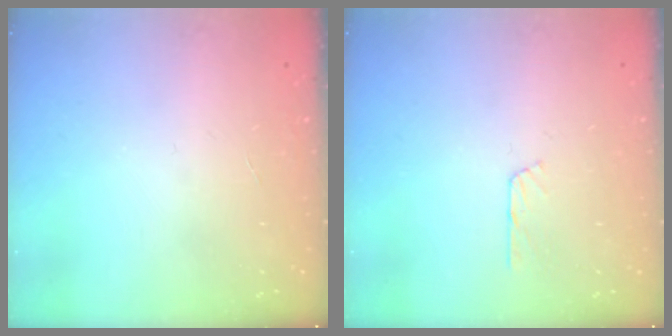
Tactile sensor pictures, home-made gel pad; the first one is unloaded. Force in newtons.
{"total": 2.7, "press": 2.7, "slide": 0.3}